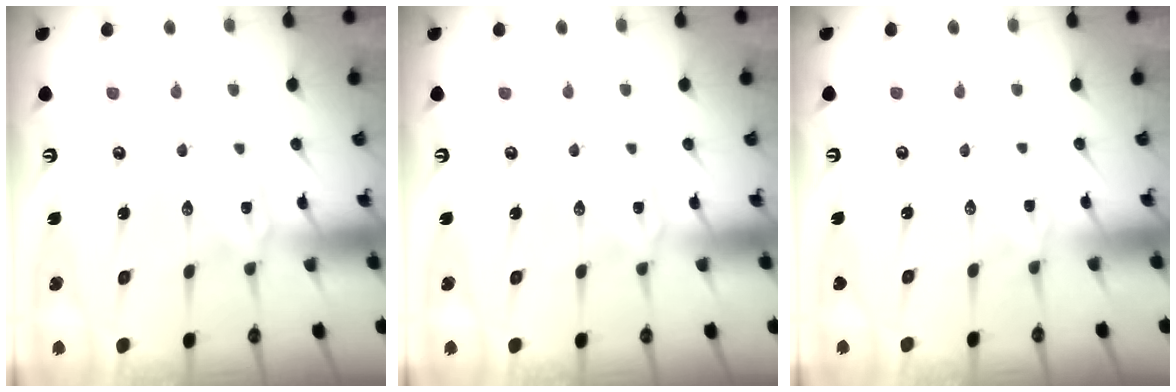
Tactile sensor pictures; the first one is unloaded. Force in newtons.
{"total": 0.6, "press": 0.6, "slide": 0.2}
{"total": 1.8, "press": 1.8, "slide": 0.3}